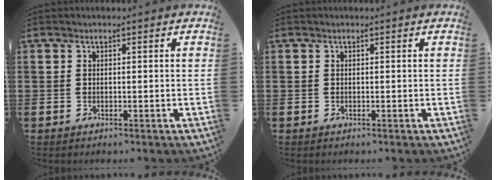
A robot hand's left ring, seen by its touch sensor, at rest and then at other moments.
{"total": 0.0}